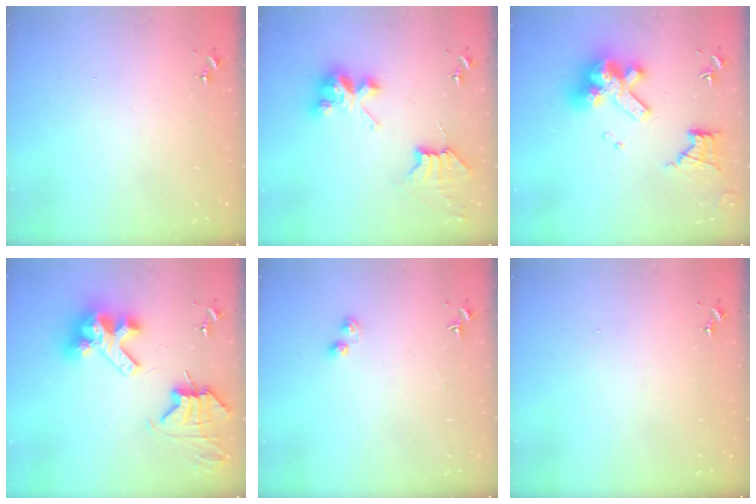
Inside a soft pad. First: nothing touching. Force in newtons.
{"total": 8.9, "press": 8.8, "slide": 0.6}
{"total": 16.4, "press": 16.4, "slide": 1.4}
{"total": 14.7, "press": 14.5, "slide": 1.8}
{"total": 2.9, "press": 2.9, "slide": 0.4}
{"total": 0.0}